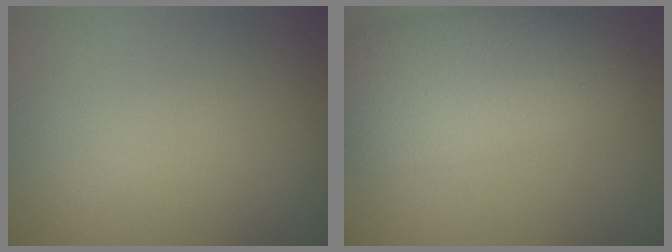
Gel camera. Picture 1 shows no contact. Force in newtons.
{"total": 8.6, "press": 8.5, "slide": 0.4}